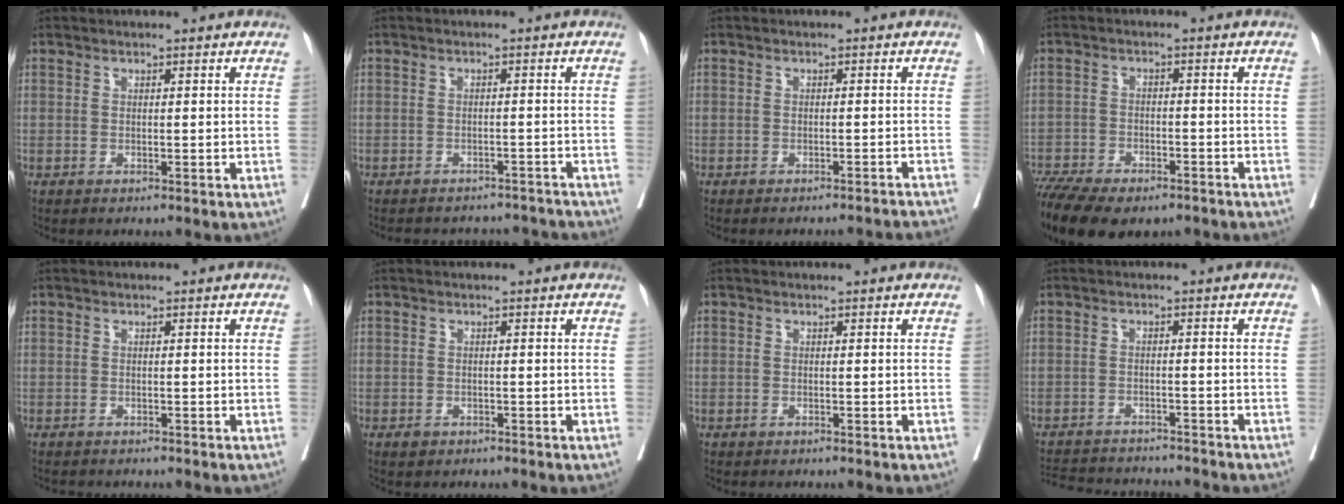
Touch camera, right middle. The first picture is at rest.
{"total": 10.9, "force": [-10.2, 3.6, 1.8], "torque": [-0.030, 0.018, -0.111]}
{"total": 7.0, "force": [-6.8, -0.5, 1.4], "torque": [-0.009, -0.008, -0.073]}
{"total": 14.4, "force": [-11.0, 5.7, 7.3], "torque": [-0.155, -0.006, -0.167]}
{"total": 0.9, "force": [-0.8, 0.3, 0.1], "torque": [-0.007, -0.002, -0.016]}
{"total": 0.9, "force": [-0.5, 0.7, 0.2], "torque": [-0.003, 0.002, -0.005]}
{"total": 0.0}
{"total": 11.0, "force": [-10.4, 2.1, 2.8], "torque": [-0.056, 0.003, -0.144]}